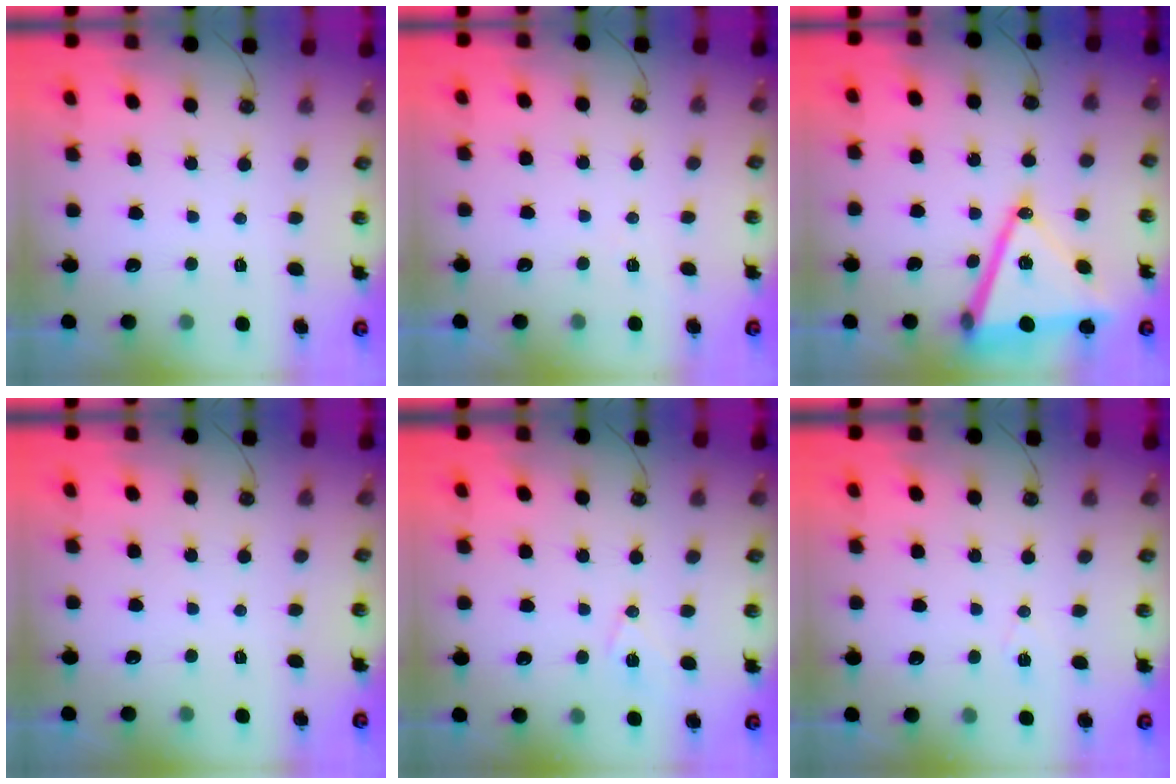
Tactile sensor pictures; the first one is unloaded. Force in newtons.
{"total": 5.5, "press": 3.4, "slide": 4.3}
{"total": 19.8, "press": 19.4, "slide": 3.8}
{"total": 0.0}
{"total": 8.1, "press": 7.3, "slide": 3.5}
{"total": 5.7, "press": 3.6, "slide": 4.4}